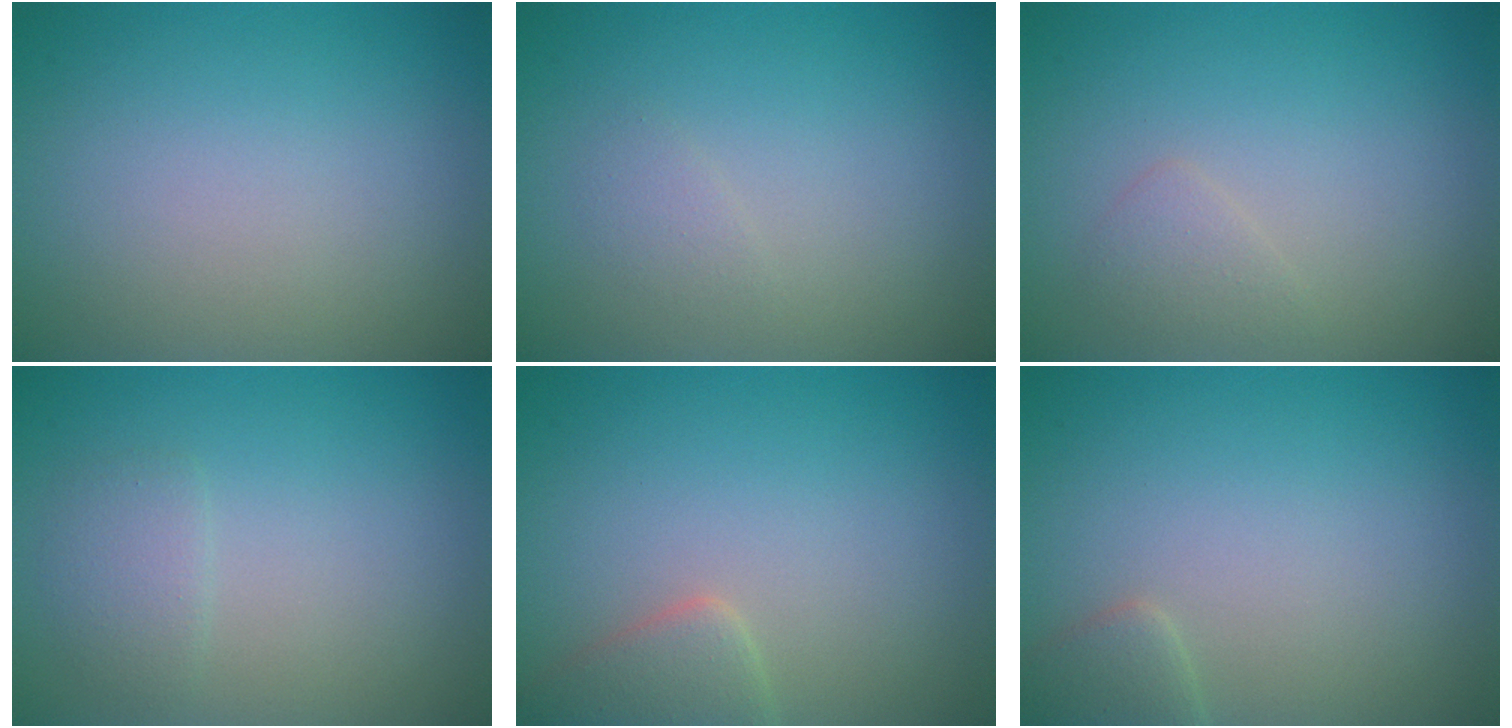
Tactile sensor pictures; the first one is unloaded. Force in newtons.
{"total": 0.8, "press": 0.8, "slide": 0.1}
{"total": 1.1, "press": 1.1, "slide": 0.0}
{"total": 1.5, "press": 1.5, "slide": 0.0}
{"total": 2.5, "press": 2.5, "slide": 0.3}
{"total": 1.7, "press": 1.7, "slide": 0.1}